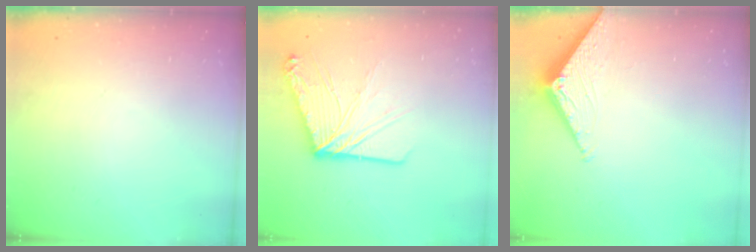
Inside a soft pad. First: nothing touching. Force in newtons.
{"total": 12.8, "press": 12.7, "slide": 1.4}
{"total": 3.1, "press": 3.1, "slide": 0.4}